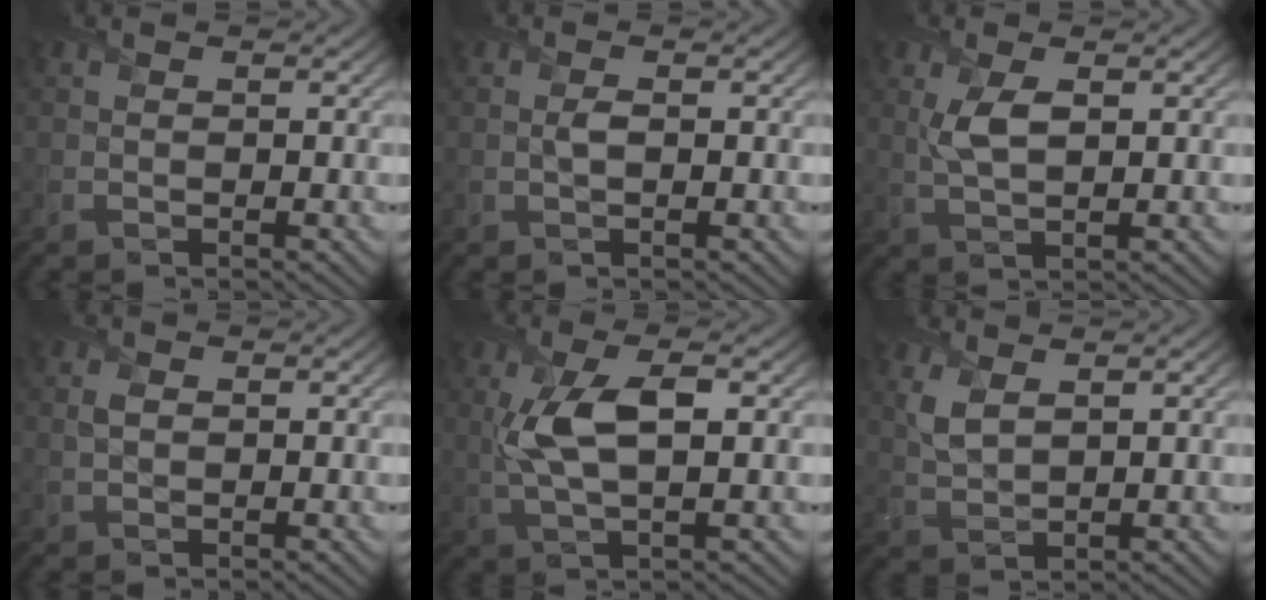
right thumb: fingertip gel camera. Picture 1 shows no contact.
{"total": 0.8, "force": [-0.2, 0.3, 0.7], "torque": [-0.012, 0.000, -0.002]}
{"total": 3.6, "force": [1.1, 1.4, 3.2], "torque": [-0.075, 0.000, 0.024]}
{"total": 0.8, "force": [0.0, 0.7, 0.4], "torque": [-0.009, -0.003, 0.004]}
{"total": 7.0, "force": [1.1, 2.4, 6.5], "torque": [-0.148, 0.001, 0.021]}
{"total": 3.5, "force": [1.8, 1.6, 2.5], "torque": [-0.071, -0.002, 0.043]}